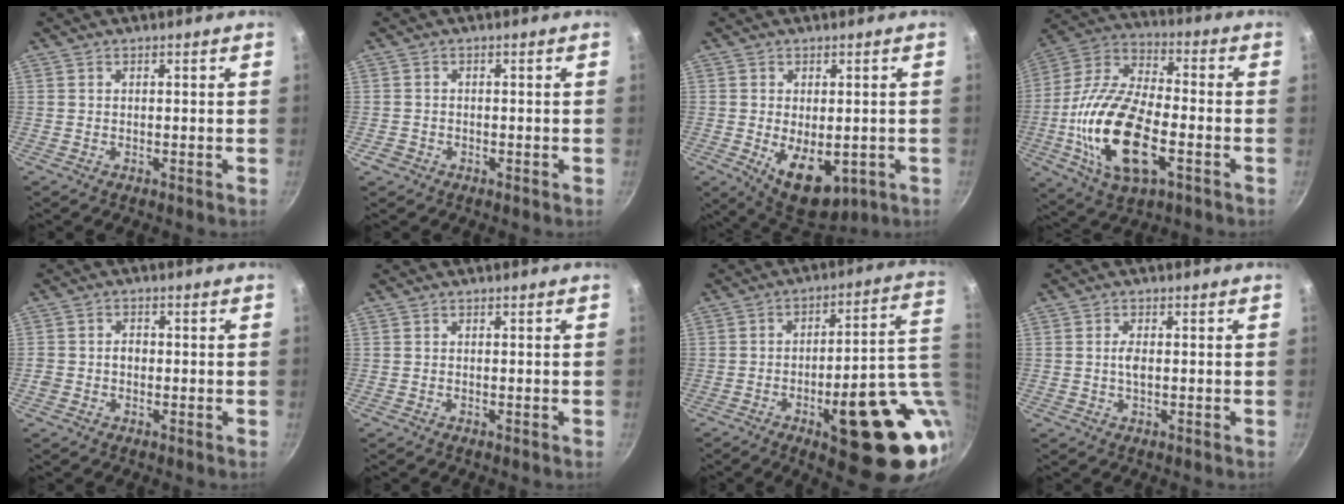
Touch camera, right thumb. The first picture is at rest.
{"total": 1.5, "force": [-0.8, 1.2, 0.3], "torque": [-0.002, 0.005, -0.017]}
{"total": 11.2, "force": [-3.0, 6.3, 8.8], "torque": [-0.121, -0.011, -0.025]}
{"total": 22.3, "force": [-5.8, 10.7, 18.7], "torque": [-0.372, 0.019, -0.101]}
{"total": 2.8, "force": [-0.4, 2.3, 1.7], "torque": [-0.023, 0.013, -0.008]}
{"total": 0.0}
{"total": 25.0, "force": [-7.0, 6.8, 23.0], "torque": [-0.243, 0.024, -0.083]}
{"total": 2.1, "force": [0.0, 1.0, 1.9], "torque": [-0.037, 0.002, -0.002]}